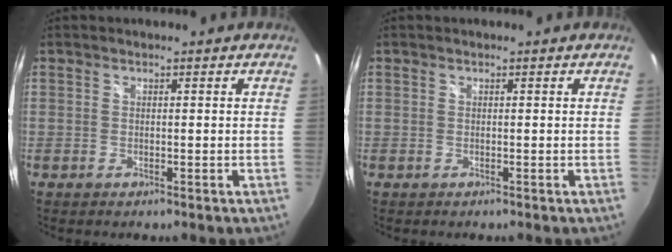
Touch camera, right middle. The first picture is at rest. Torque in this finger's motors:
{"motor_torque": [0.00, 0.00, 0.00, 0.00]}